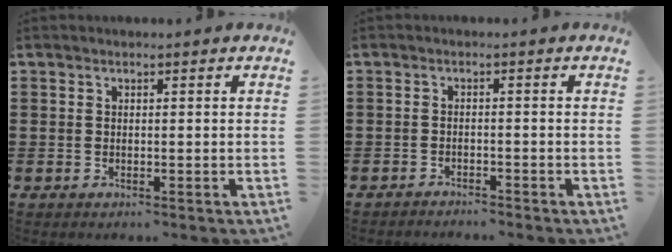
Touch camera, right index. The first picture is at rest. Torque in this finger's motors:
{"motor_torque": [-1.01, 1.03, -0.32, -0.08]}